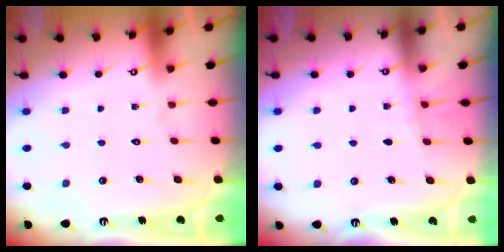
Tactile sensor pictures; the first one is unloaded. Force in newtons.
{"total": 3.0, "press": 2.9, "slide": 0.4}